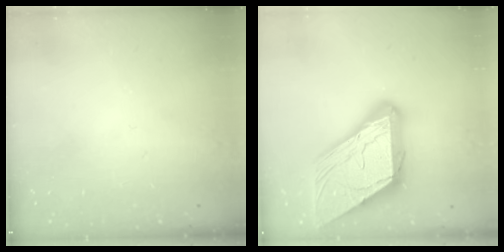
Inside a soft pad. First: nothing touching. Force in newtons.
{"total": 23.0, "press": 22.9, "slide": 2.4}